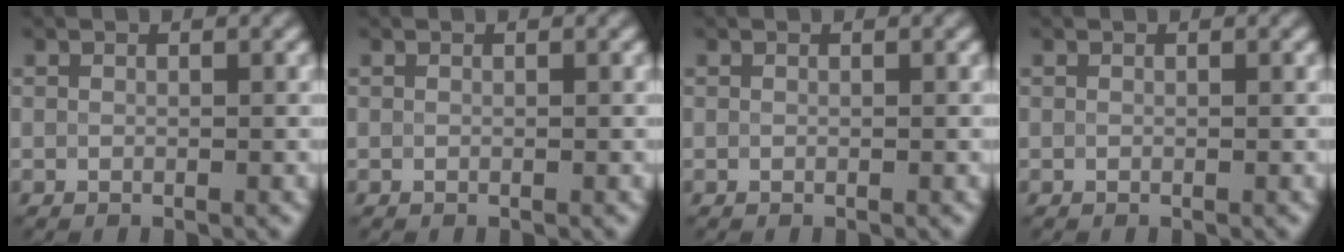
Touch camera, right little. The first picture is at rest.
{"total": 0.0}
{"total": 0.0}
{"total": 0.0}